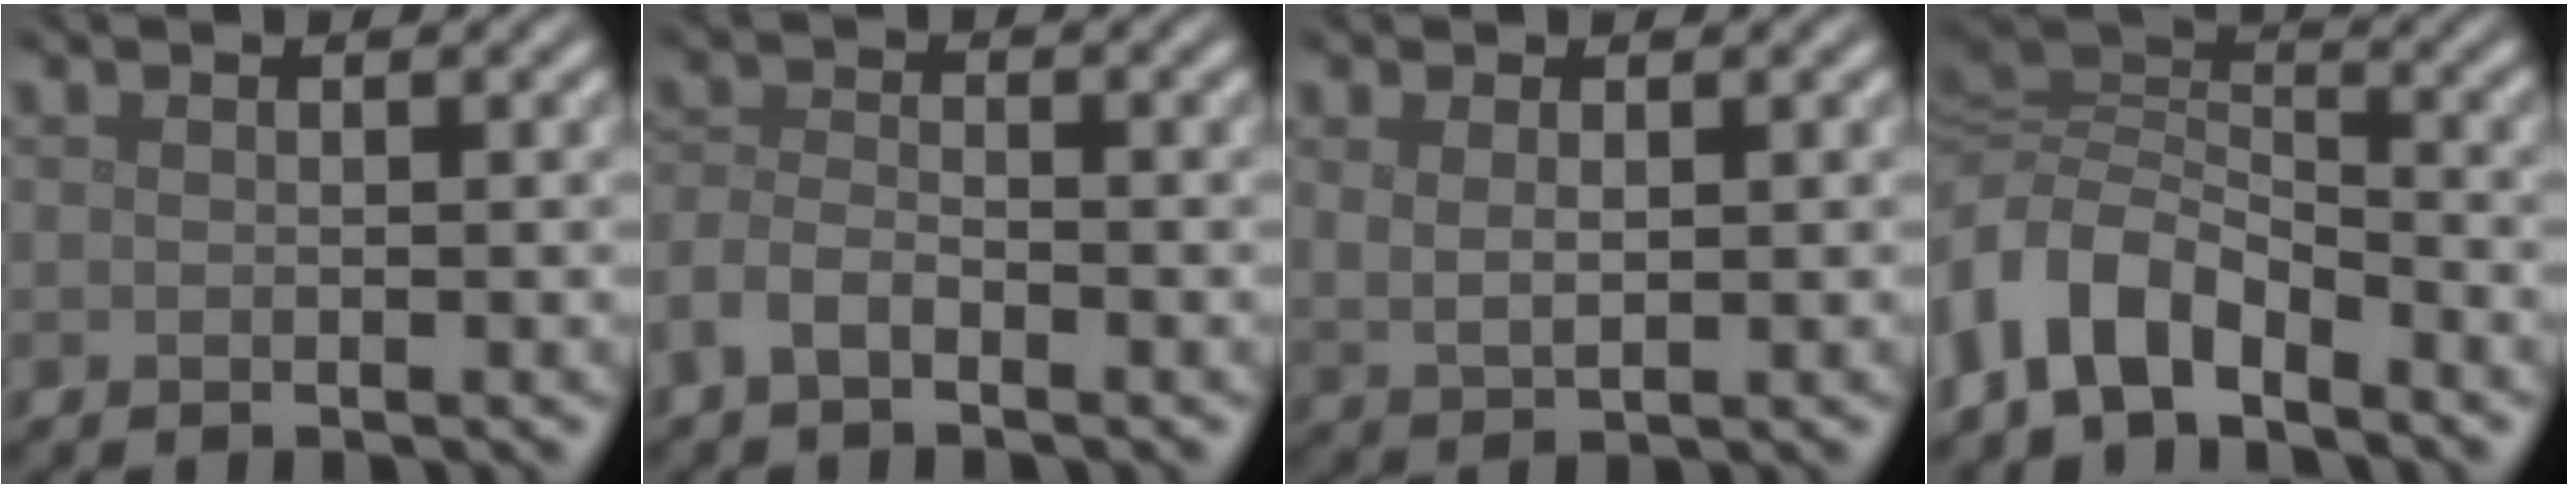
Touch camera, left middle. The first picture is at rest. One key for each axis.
{"total": 2.5, "fx": -1.8, "fy": 1.0, "fz": 1.4, "tx": -0.031, "ty": 0.004, "tz": -0.045}
{"total": 1.7, "fx": 0.8, "fy": 0.6, "fz": 1.3, "tx": -0.028, "ty": -0.006, "tz": 0.020}
{"total": 6.5, "fx": -3.4, "fy": 3.6, "fz": 4.1, "tx": -0.082, "ty": 0.003, "tz": -0.080}